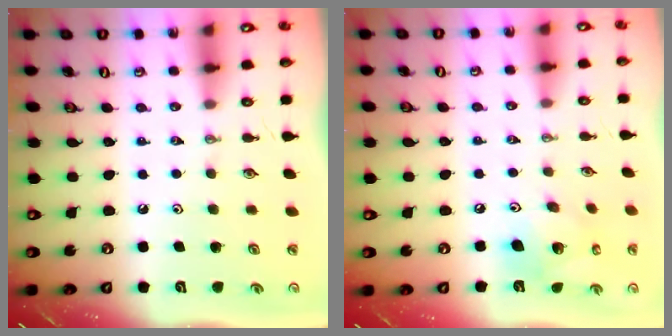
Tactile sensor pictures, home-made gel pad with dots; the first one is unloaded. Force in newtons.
{"total": 14.1, "press": 13.9, "slide": 2.1}